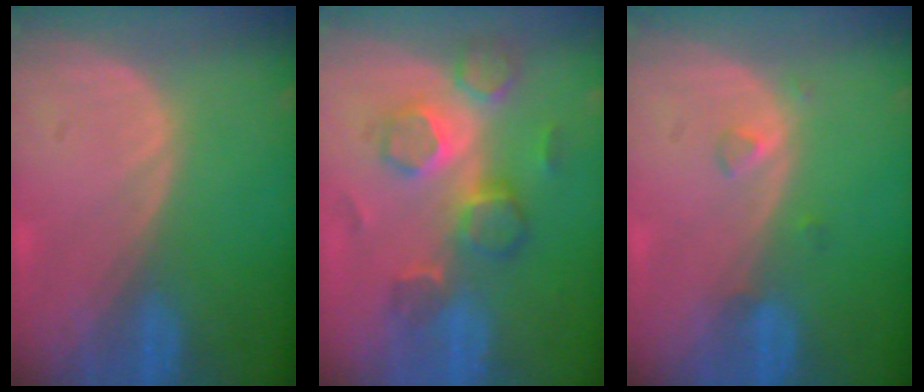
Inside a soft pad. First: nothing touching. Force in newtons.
{"total": 9.1, "press": 7.8, "slide": 4.6}
{"total": 1.5, "press": 1.5, "slide": 0.1}